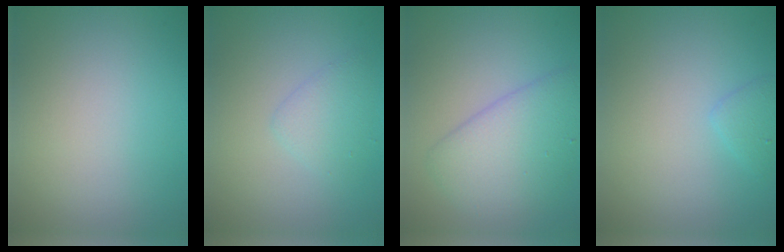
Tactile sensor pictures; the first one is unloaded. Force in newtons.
{"total": 1.8, "press": 1.8, "slide": 0.1}
{"total": 5.1, "press": 5.1, "slide": 0.3}
{"total": 1.2, "press": 1.2, "slide": 0.1}